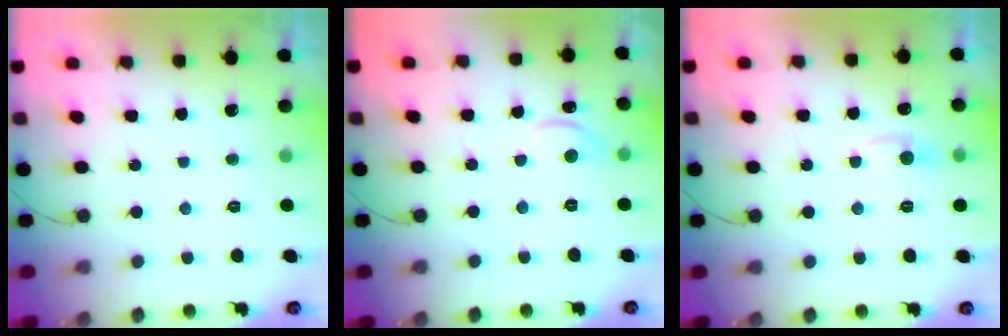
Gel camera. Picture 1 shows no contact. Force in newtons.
{"total": 7.0, "press": 7.0, "slide": 0.7}
{"total": 4.7, "press": 4.6, "slide": 0.6}